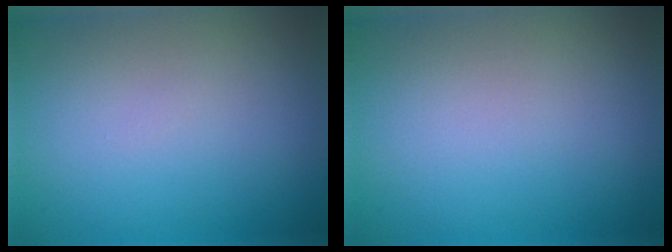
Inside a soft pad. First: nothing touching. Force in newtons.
{"total": 0.0}